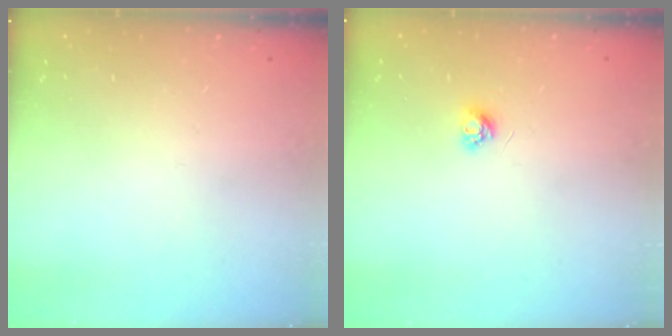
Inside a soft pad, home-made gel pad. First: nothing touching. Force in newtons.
{"total": 3.2, "press": 3.1, "slide": 0.4}